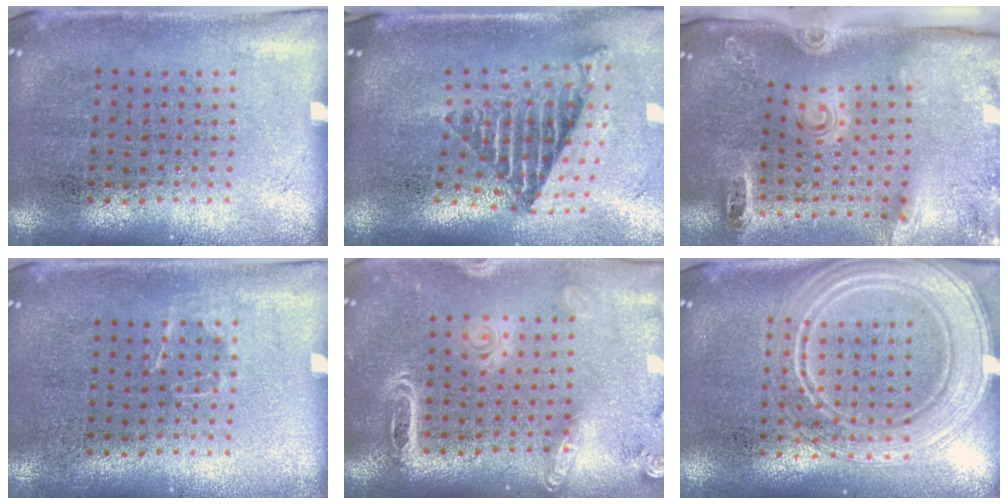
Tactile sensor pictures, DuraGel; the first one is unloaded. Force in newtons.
{"total": 2.7, "press": 1.7, "slide": 2.1}
{"total": 2.9, "press": 1.9, "slide": 2.1}
{"total": 0.7, "press": 0.6, "slide": 0.3}
{"total": 1.9, "press": 1.6, "slide": 1.0}
{"total": 3.8, "press": 3.7, "slide": 0.6}